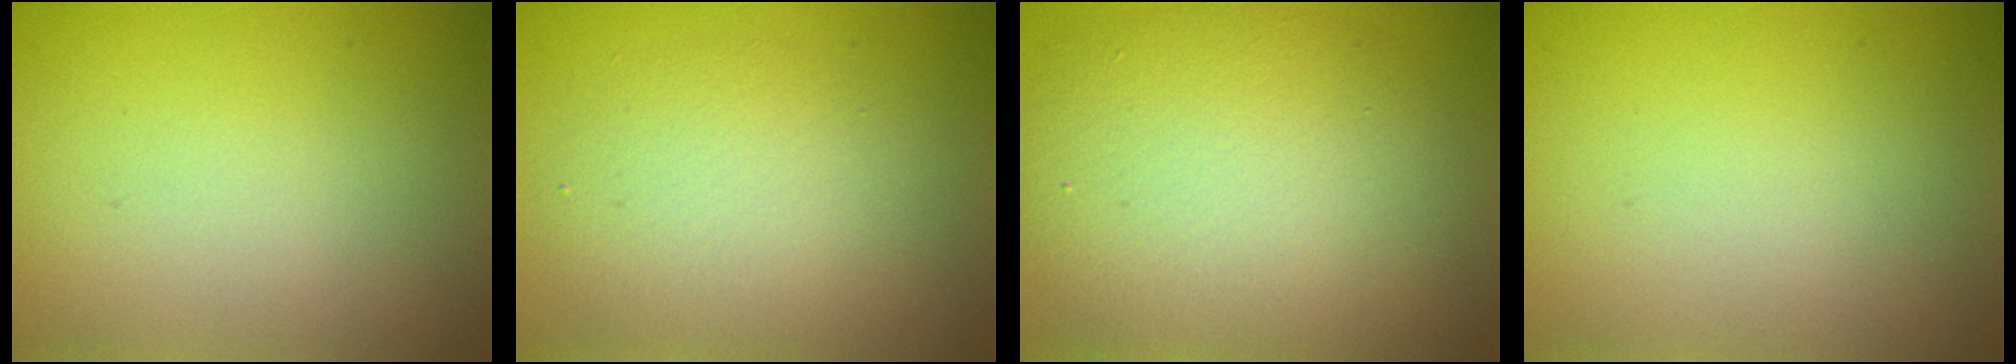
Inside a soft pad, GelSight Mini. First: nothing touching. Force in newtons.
{"total": 4.2, "press": 4.2, "slide": 0.1}
{"total": 9.6, "press": 9.6, "slide": 0.5}
{"total": 0.0}